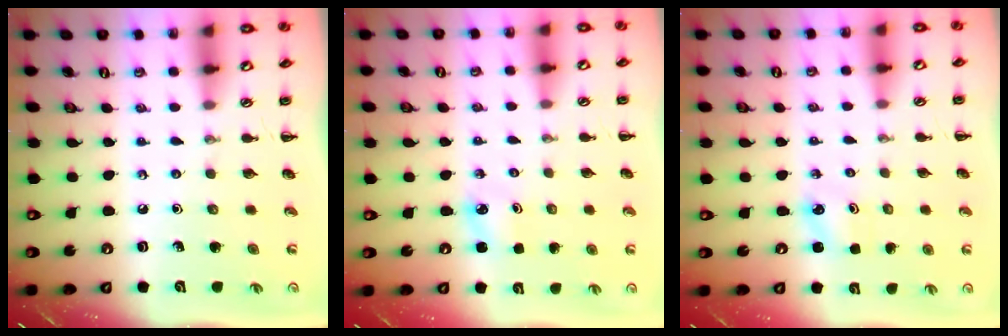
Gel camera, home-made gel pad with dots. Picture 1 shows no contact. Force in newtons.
{"total": 3.6, "press": 3.4, "slide": 1.1}
{"total": 2.3, "press": 2.2, "slide": 0.7}